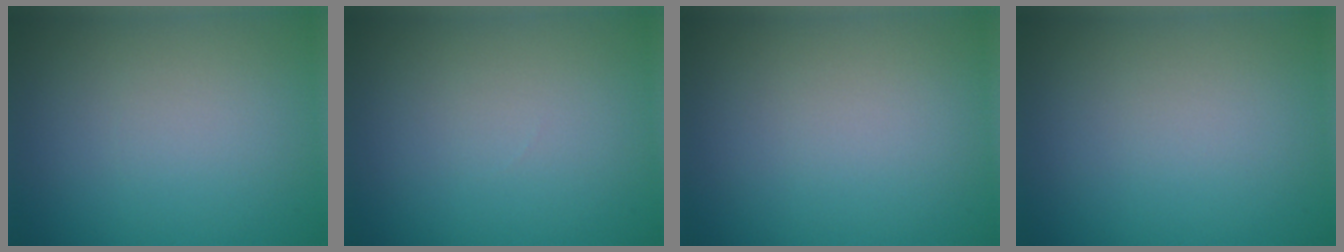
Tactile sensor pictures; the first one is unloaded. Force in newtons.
{"total": 0.0}
{"total": 0.0}
{"total": 0.0}